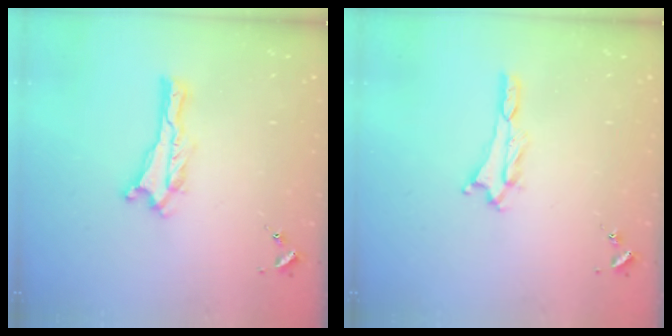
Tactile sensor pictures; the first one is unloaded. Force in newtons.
{"total": 1.8, "press": 1.8, "slide": 0.1}